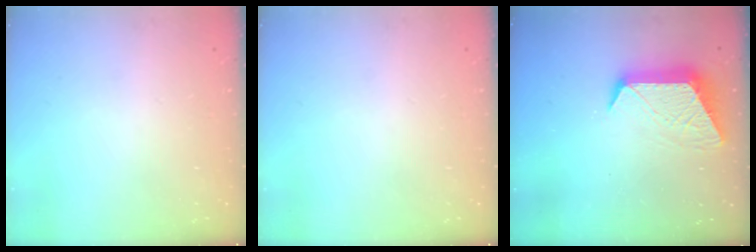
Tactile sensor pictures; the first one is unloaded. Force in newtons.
{"total": 0.0}
{"total": 12.1, "press": 12.1, "slide": 0.7}